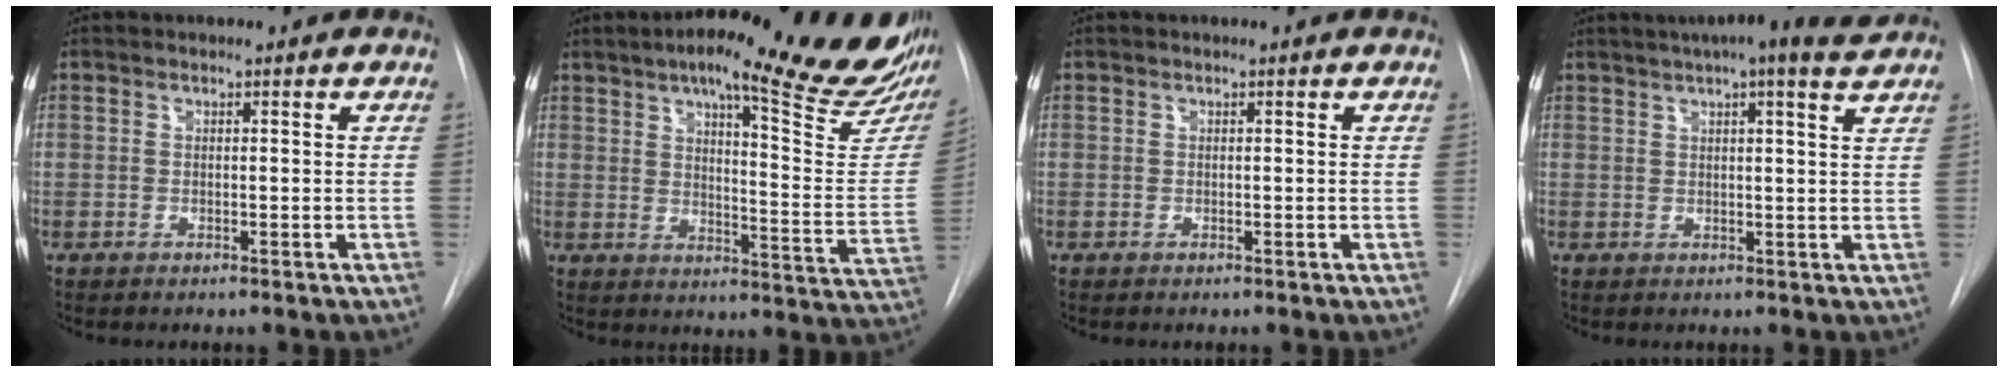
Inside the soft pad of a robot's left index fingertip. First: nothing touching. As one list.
[{"total": 26.2, "force": [19.0, 5.1, 17.4], "torque": [-0.212, -0.023, 0.232]}, {"total": 0.0}, {"total": 9.7, "force": [8.1, 0.2, 5.2], "torque": [-0.083, 0.016, 0.097]}]